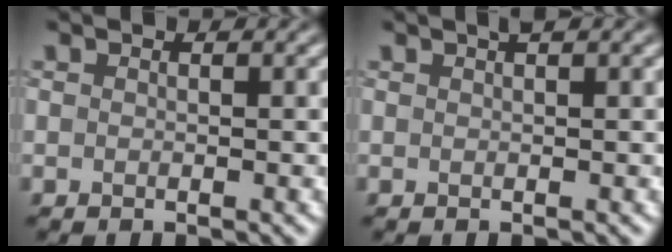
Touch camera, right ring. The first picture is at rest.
{"total": 1.1, "force": [0.7, 0.2, 0.9], "torque": [-0.009, 0.004, 0.010]}